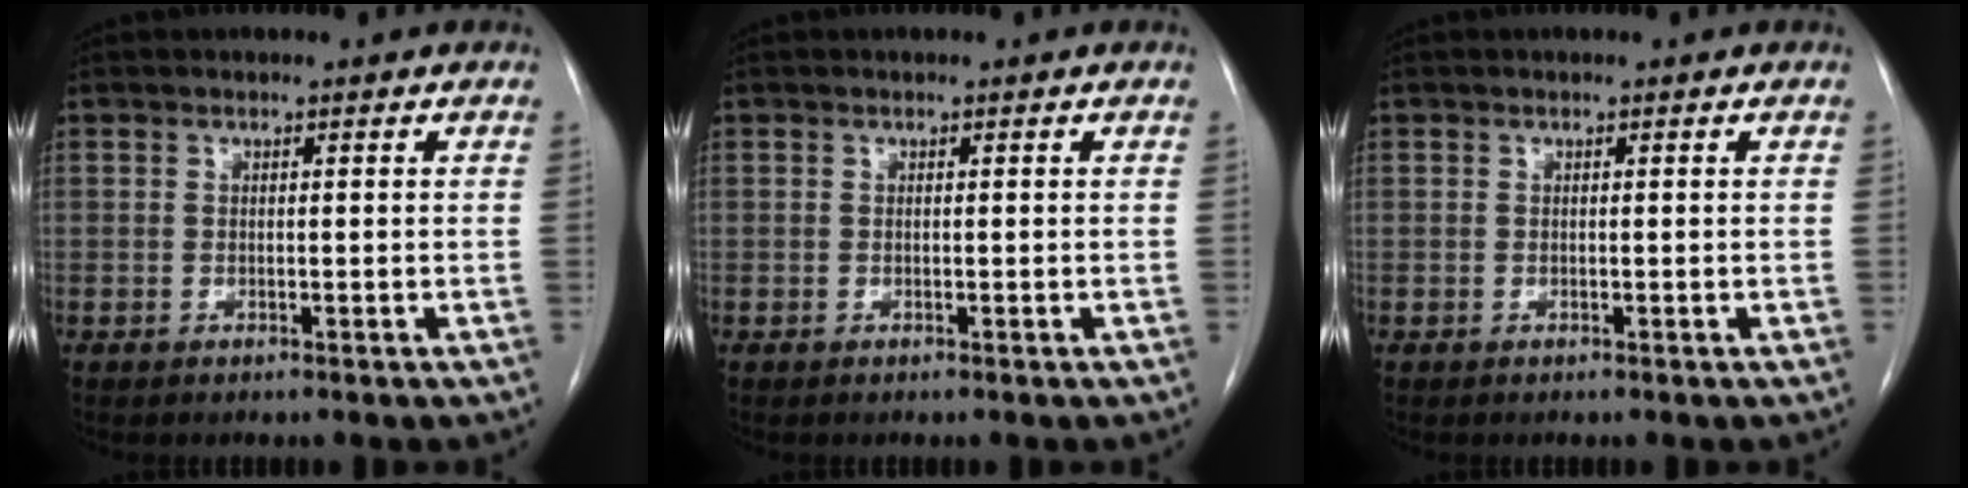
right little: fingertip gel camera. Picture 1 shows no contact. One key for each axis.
{"total": 0.0}
{"total": 0.0}